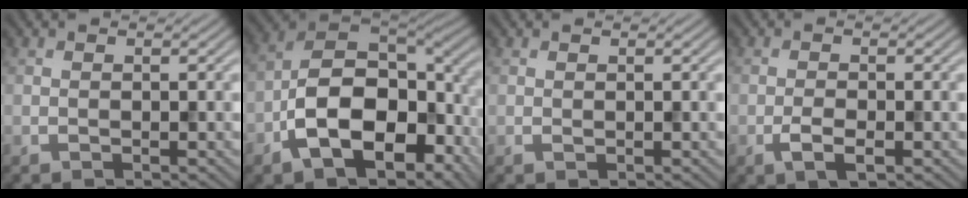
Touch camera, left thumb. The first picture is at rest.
{"total": 14.0, "force": [-4.7, 8.1, 10.4], "torque": [-0.187, -0.017, -0.096]}
{"total": 0.0}
{"total": 2.5, "force": [-1.1, 1.0, 2.0], "torque": [-0.042, -0.002, -0.023]}